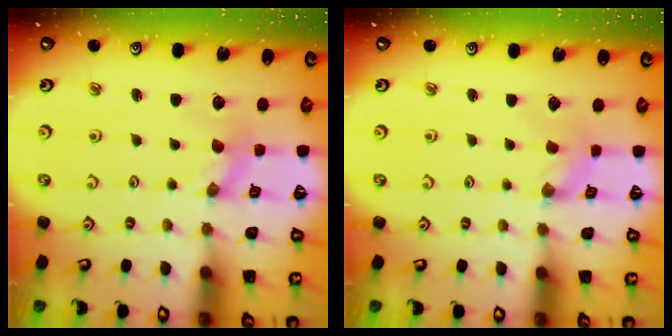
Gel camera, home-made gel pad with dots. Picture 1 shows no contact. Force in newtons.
{"total": 1.4, "press": 1.3, "slide": 0.3}